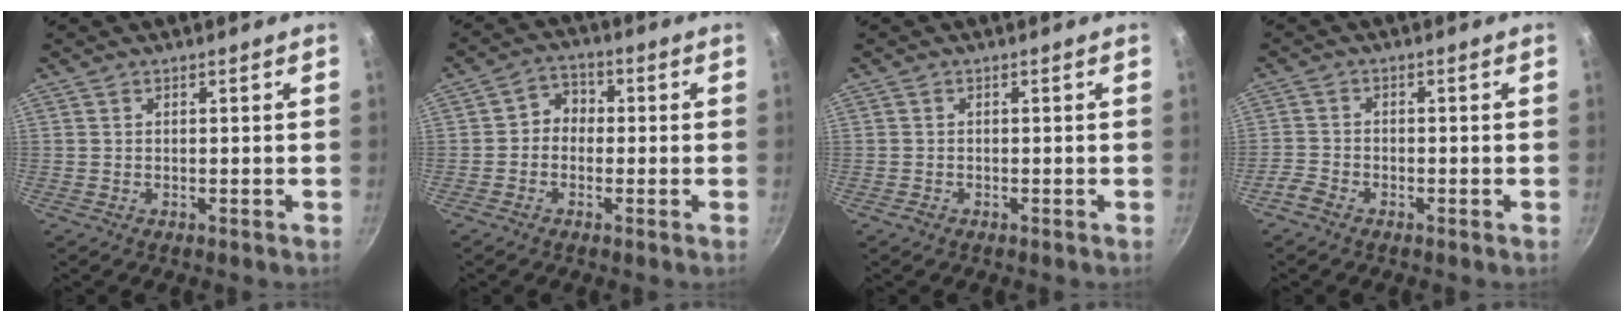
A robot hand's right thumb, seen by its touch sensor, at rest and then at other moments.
{"total": 4.5, "force": [-0.5, 3.9, 2.3], "torque": [-0.008, 0.015, -0.021]}
{"total": 1.0, "force": [-0.6, 0.7, 0.3], "torque": [-0.006, 0.004, -0.011]}
{"total": 3.0, "force": [-2.2, 1.7, 1.2], "torque": [-0.029, 0.018, -0.050]}